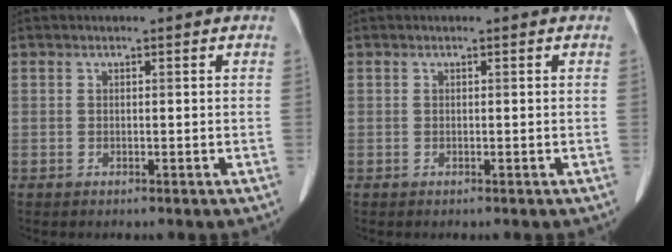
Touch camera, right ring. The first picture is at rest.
{"total": 0.0}